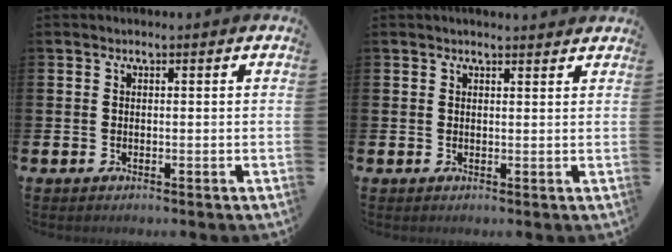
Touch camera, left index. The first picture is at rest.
{"total": 1.3, "force": [1.3, 0.0, 0.1], "torque": [0.005, -0.006, 0.022]}